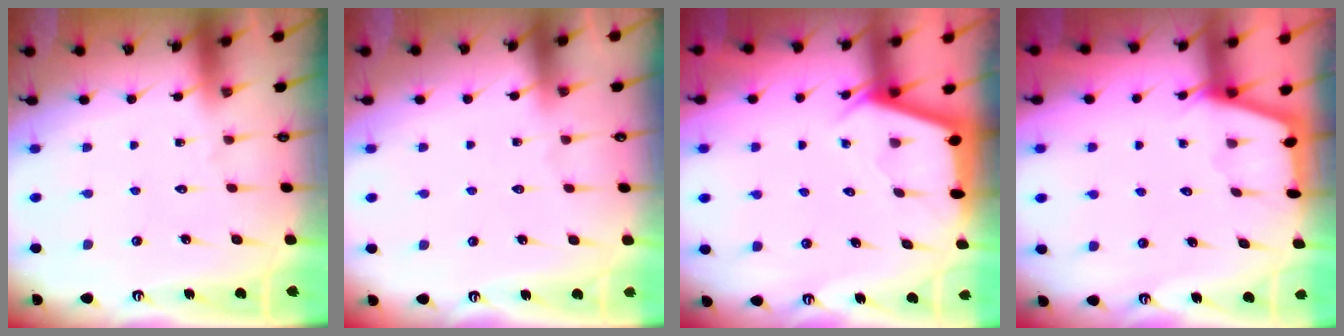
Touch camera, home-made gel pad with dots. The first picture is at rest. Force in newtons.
{"total": 2.4, "press": 2.3, "slide": 0.4}
{"total": 2.9, "press": 2.9, "slide": 0.4}
{"total": 1.8, "press": 1.8, "slide": 0.2}